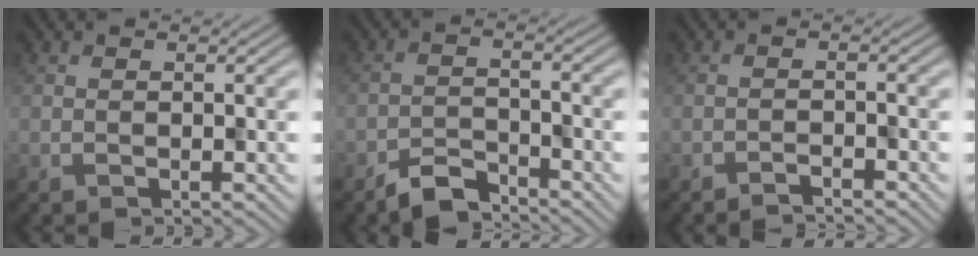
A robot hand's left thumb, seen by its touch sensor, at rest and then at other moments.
{"total": 3.9, "force": [-3.5, 1.1, 1.4], "torque": [-0.024, 0.002, -0.074]}
{"total": 1.6, "force": [-1.5, 0.1, 0.5], "torque": [-0.005, 0.003, -0.031]}